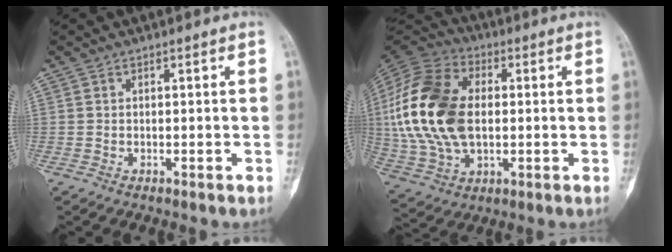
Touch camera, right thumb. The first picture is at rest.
{"total": 23.6, "force": [1.3, 14.7, 18.3], "torque": [-0.381, 0.004, 0.025]}